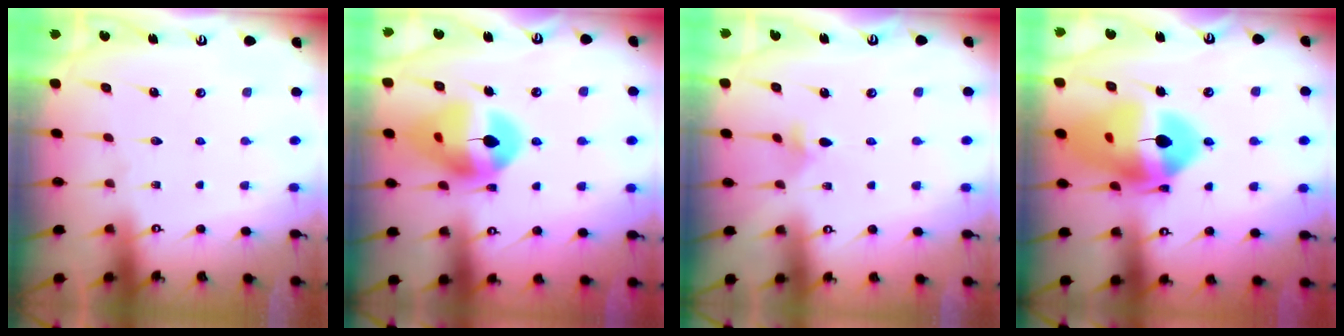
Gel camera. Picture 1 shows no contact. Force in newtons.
{"total": 15.5, "press": 15.5, "slide": 1.6}
{"total": 3.8, "press": 3.7, "slide": 0.9}
{"total": 19.9, "press": 19.8, "slide": 2.2}